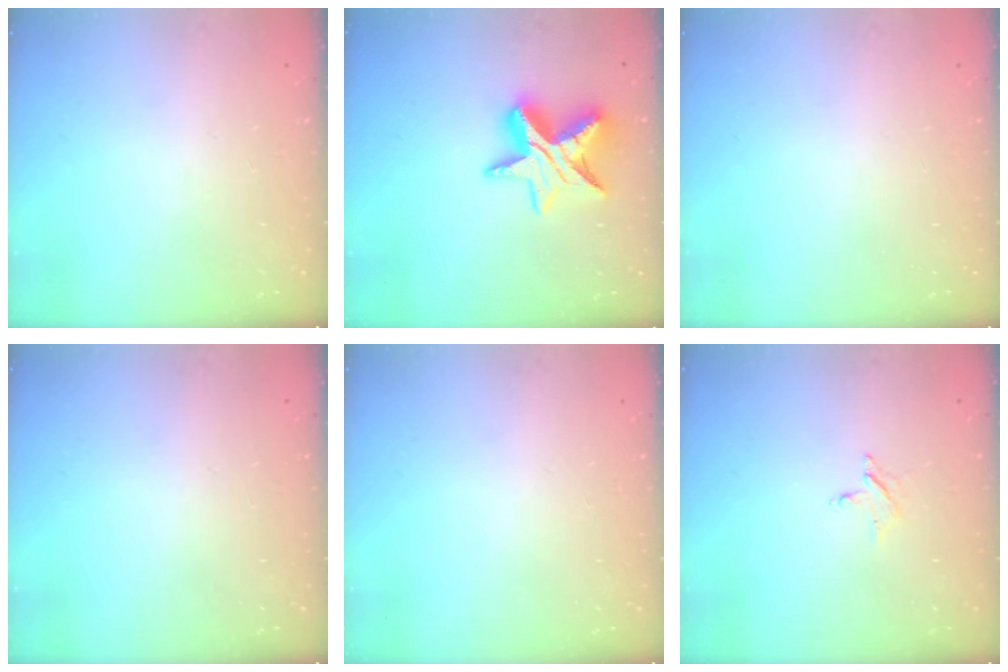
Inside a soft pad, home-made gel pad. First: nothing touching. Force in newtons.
{"total": 13.5, "press": 13.4, "slide": 1.1}
{"total": 0.0}
{"total": 0.0}
{"total": 0.0}
{"total": 2.3, "press": 2.2, "slide": 0.3}